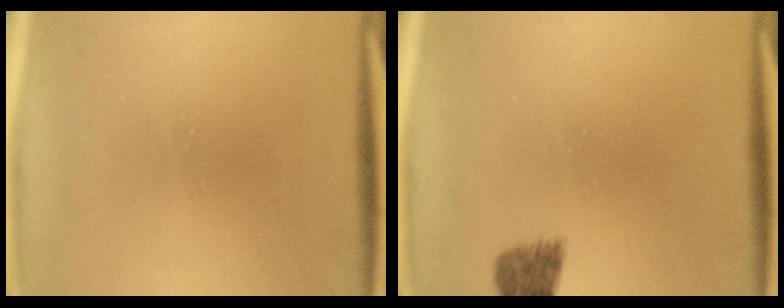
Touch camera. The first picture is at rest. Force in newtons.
{"total": 1.9}